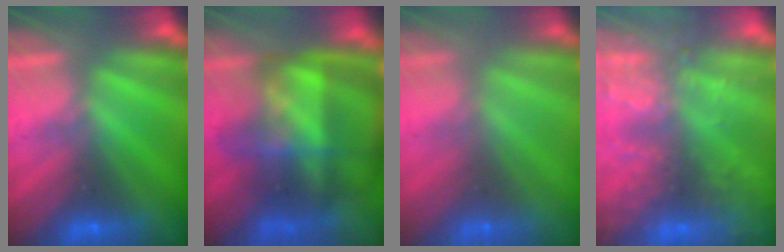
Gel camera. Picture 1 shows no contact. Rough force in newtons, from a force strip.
{"total": 7.8}
{"total": 7.6}
{"total": 7.3}